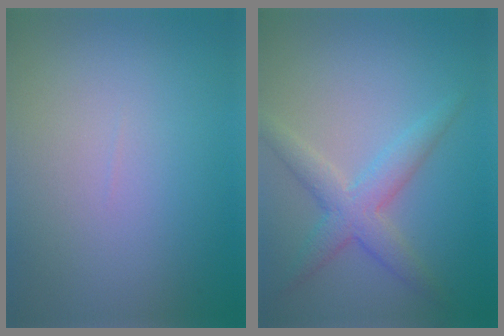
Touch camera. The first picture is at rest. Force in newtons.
{"total": 3.5, "press": 3.5, "slide": 0.1}